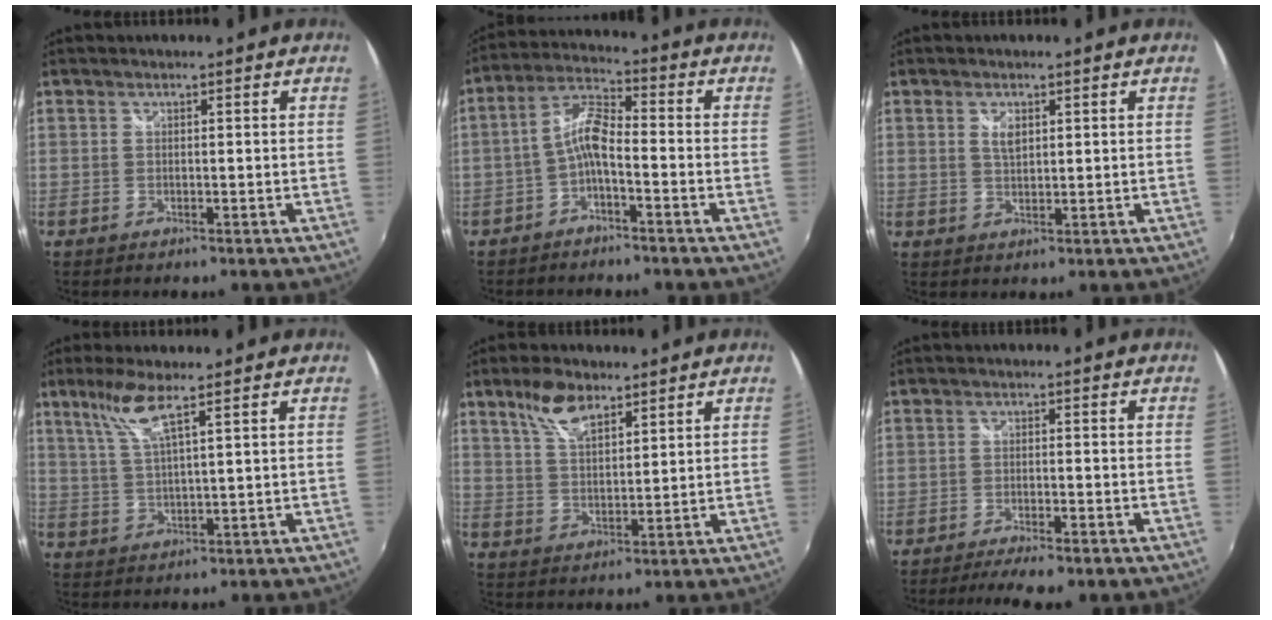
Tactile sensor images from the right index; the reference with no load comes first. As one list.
[{"total": 6.1, "force": [-2.6, 1.8, 5.3], "torque": [-0.123, 0.018, -0.051]}, {"total": 2.6, "force": [1.1, 1.3, 2.0], "torque": [-0.034, 0.004, 0.021]}, {"total": 6.3, "force": [3.8, 0.1, 5.0], "torque": [-0.103, -0.001, 0.081]}, {"total": 7.4, "force": [4.9, 3.1, 4.6], "torque": [-0.083, 0.009, 0.095]}, {"total": 8.7, "force": [-6.9, 1.9, 5.0], "torque": [-0.112, -0.023, -0.106]}]